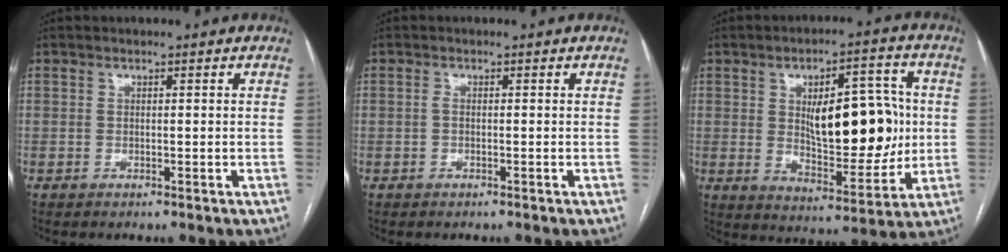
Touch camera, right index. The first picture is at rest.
{"total": 0.6, "force": [-0.1, 0.2, 0.5], "torque": [-0.008, 0.001, -0.004]}
{"total": 15.4, "force": [1.4, 6.2, 14.0], "torque": [-0.210, 0.010, 0.032]}